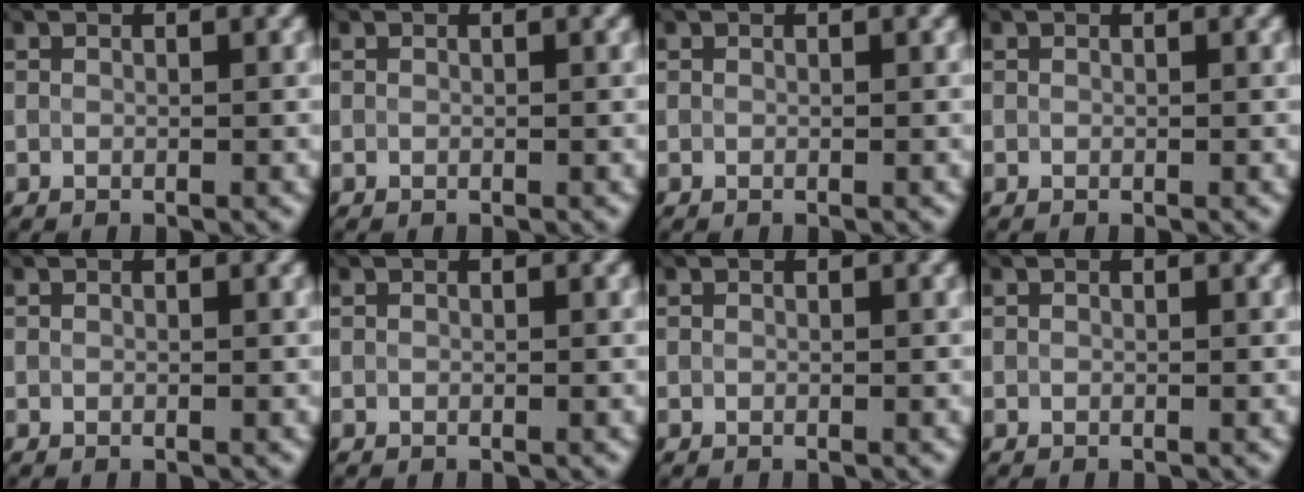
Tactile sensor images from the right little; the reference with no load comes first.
{"total": 0.0}
{"total": 0.0}
{"total": 0.0}
{"total": 0.0}
{"total": 0.0}
{"total": 0.0}
{"total": 0.0}